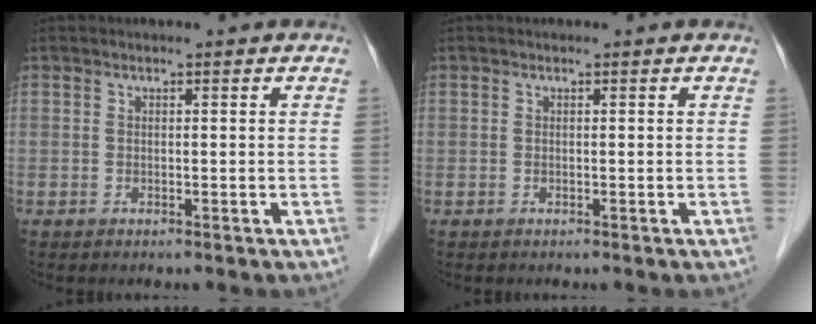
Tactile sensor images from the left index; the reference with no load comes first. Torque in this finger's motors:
{"motor_torque": [0.00, 0.00, 0.01, 0.00]}